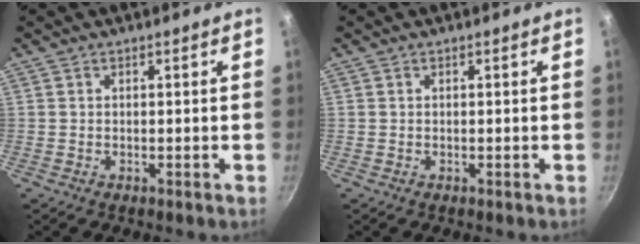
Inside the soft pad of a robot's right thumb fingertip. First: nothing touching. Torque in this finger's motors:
{"motor_torque": [0.00, 0.00, 0.06, 0.06, 0.03]}